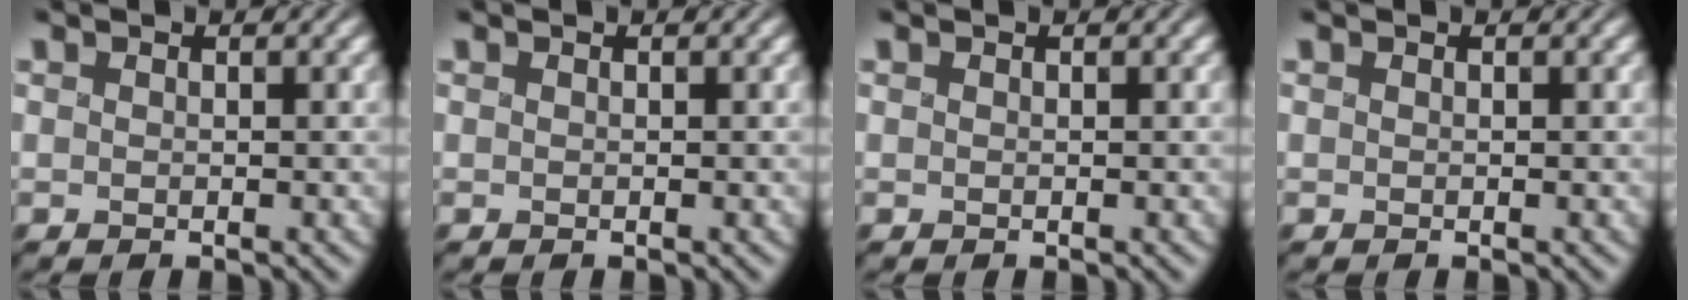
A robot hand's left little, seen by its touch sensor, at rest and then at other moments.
{"total": 0.0}
{"total": 0.0}
{"total": 0.0}